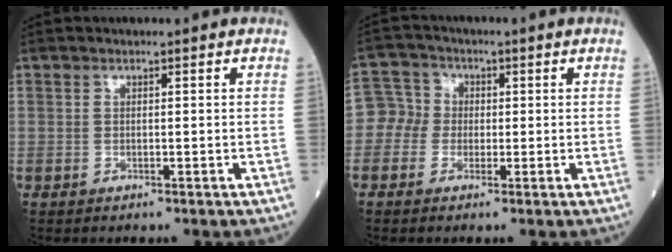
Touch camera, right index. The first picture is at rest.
{"total": 4.3, "force": [-0.4, 4.2, 0.8], "torque": [-0.011, 0.022, -0.015]}